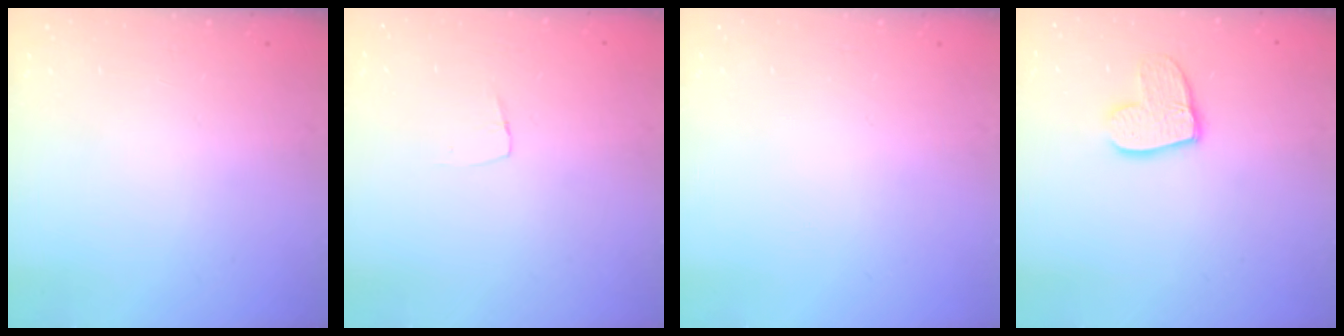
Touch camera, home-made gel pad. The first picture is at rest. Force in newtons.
{"total": 3.3, "press": 3.3, "slide": 0.2}
{"total": 0.0}
{"total": 10.9, "press": 10.8, "slide": 0.9}